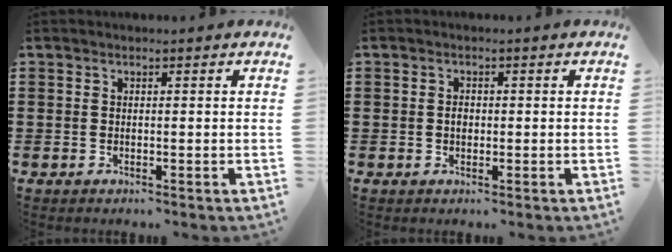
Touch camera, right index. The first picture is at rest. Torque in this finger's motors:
{"motor_torque": [1.50, 0.10, 0.26, 0.06]}